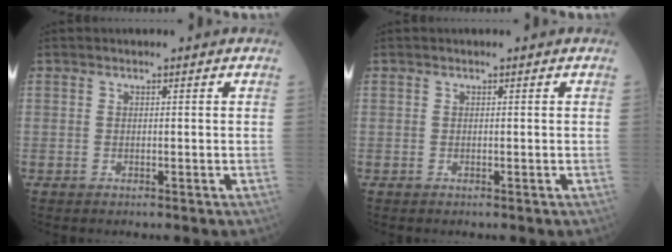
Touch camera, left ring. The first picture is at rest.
{"total": 0.0}